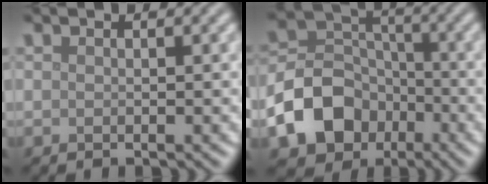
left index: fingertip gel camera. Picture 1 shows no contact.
{"total": 8.9, "force": [-4.0, 6.8, 4.3], "torque": [-0.071, -0.003, -0.088]}